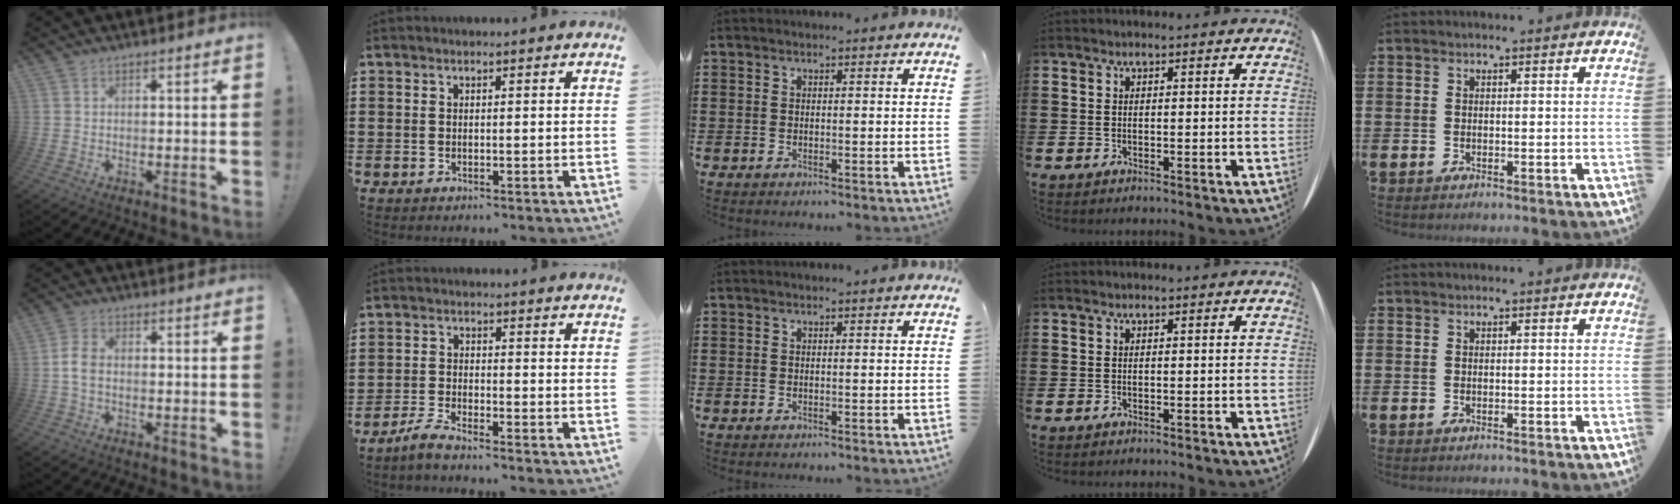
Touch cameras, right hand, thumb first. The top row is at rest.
{"thumb": {"total": 4.8, "force": [-0.6, 3.0, 3.7], "torque": [-0.083, 0.012, -0.010]}, "index": {"total": 2.8, "force": [-2.6, -0.1, 1.0], "torque": [-0.036, 0.000, -0.055]}}